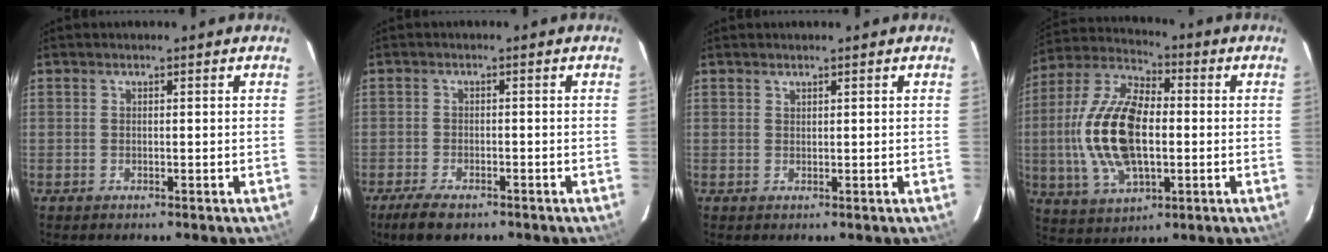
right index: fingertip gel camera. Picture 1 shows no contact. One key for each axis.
{"total": 5.3, "fx": -4.0, "fy": 1.9, "fz": 2.9, "tx": -0.077, "ty": -0.015, "tz": -0.072}
{"total": 0.5, "fx": 0.5, "fy": 0.1, "fz": 0.0, "tx": 0.001, "ty": 0.001, "tz": 0.011}
{"total": 18.2, "fx": -1.2, "fy": 8.9, "fz": 15.8, "tx": -0.331, "ty": 0.007, "tz": -0.021}